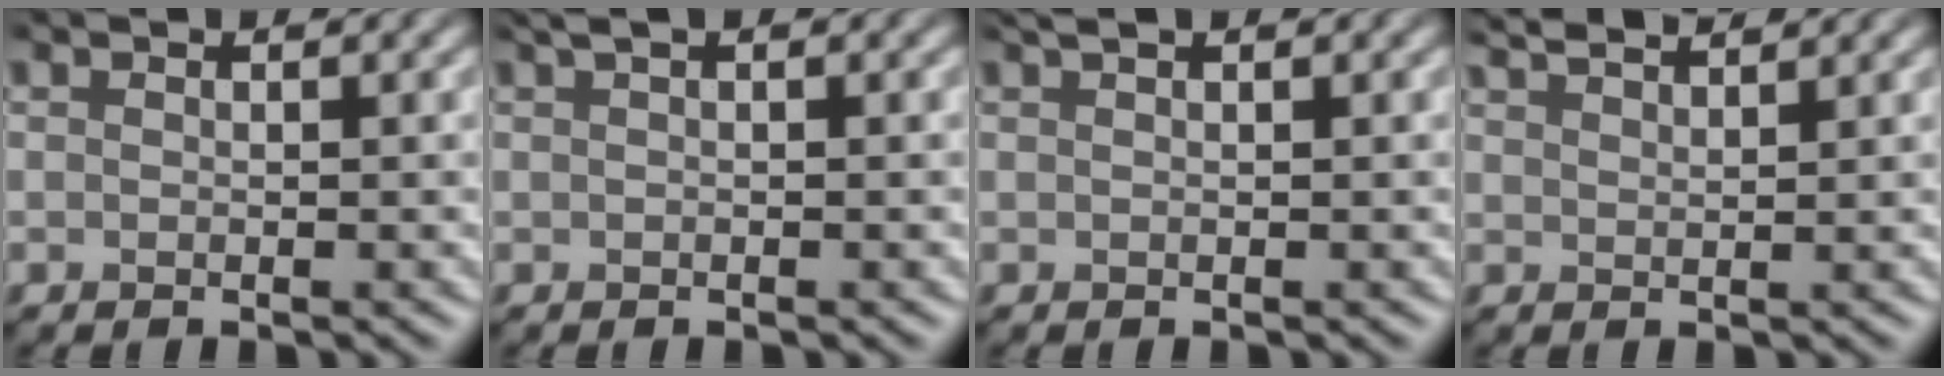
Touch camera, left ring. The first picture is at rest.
{"total": 1.7, "force": [0.9, 0.4, 1.4], "torque": [-0.022, 0.002, 0.011]}
{"total": 1.5, "force": [1.0, 0.3, 1.1], "torque": [-0.016, 0.000, 0.011]}
{"total": 3.9, "force": [3.3, 0.9, 1.9], "torque": [-0.001, 0.018, 0.027]}